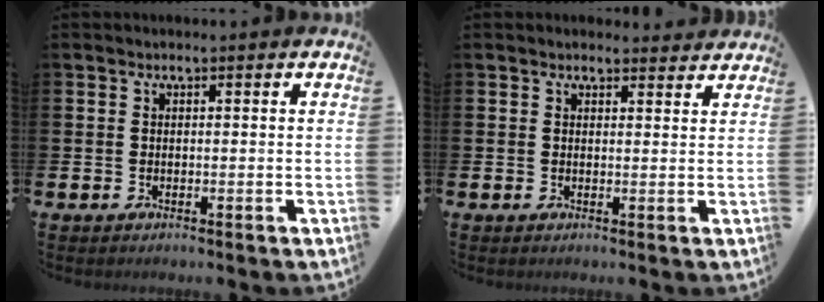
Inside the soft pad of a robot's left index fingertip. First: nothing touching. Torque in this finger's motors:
{"motor_torque": [1.07, -1.07, 0.30, 0.08]}